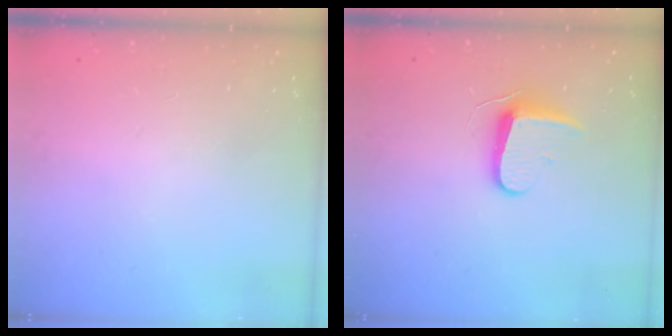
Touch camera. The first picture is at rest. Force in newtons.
{"total": 9.4, "press": 9.3, "slide": 0.9}